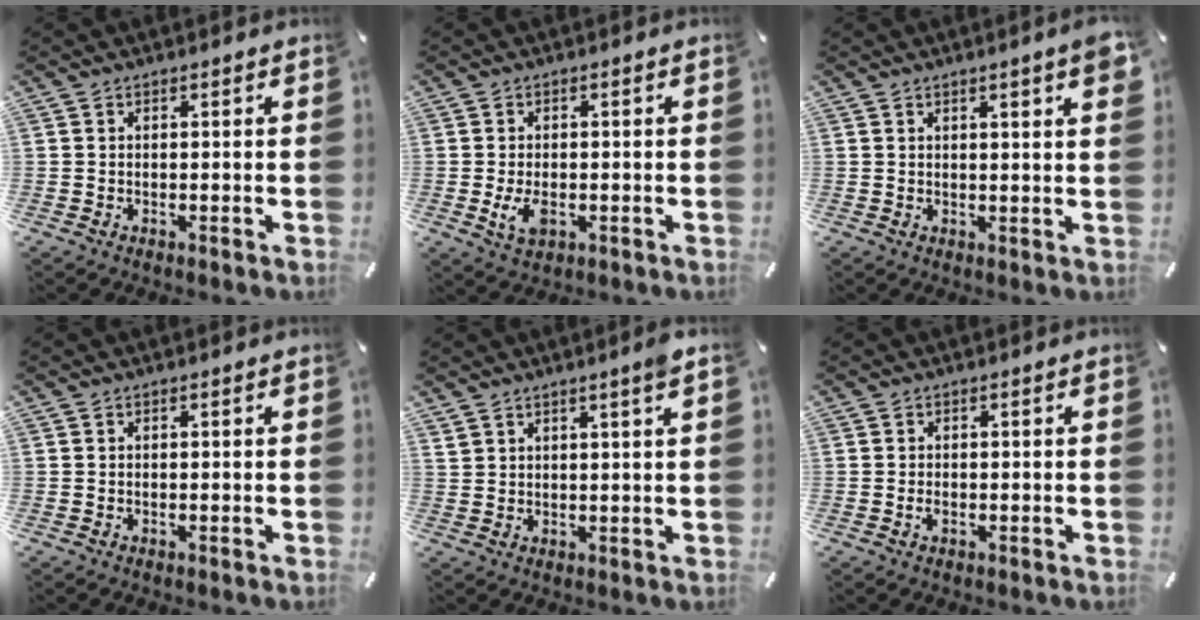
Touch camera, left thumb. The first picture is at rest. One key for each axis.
{"total": 4.4, "fx": -1.0, "fy": 2.6, "fz": 3.4, "tx": -0.085, "ty": -0.005, "tz": -0.022}
{"total": 4.0, "fx": 2.0, "fy": 0.4, "fz": 3.4, "tx": -0.059, "ty": -0.007, "tz": 0.033}
{"total": 0.0}
{"total": 3.0, "fx": 2.5, "fy": -0.2, "fz": 1.8, "tx": -0.041, "ty": -0.006, "tz": 0.044}
{"total": 1.3, "fx": -0.4, "fy": 0.7, "fz": 1.0, "tx": -0.019, "ty": -0.001, "tz": -0.007}